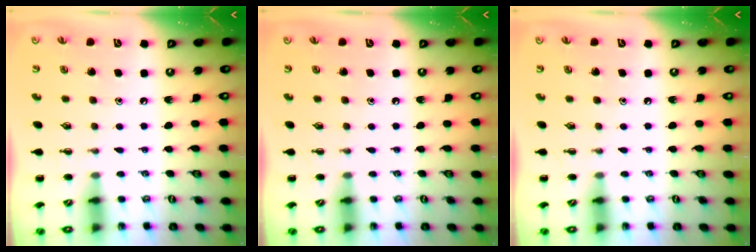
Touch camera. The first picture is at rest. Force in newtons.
{"total": 0.0}
{"total": 0.0}